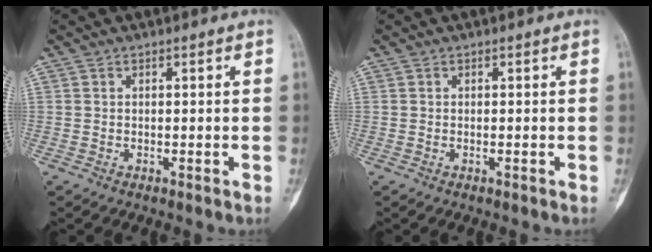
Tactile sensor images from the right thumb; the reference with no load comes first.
{"total": 0.0}